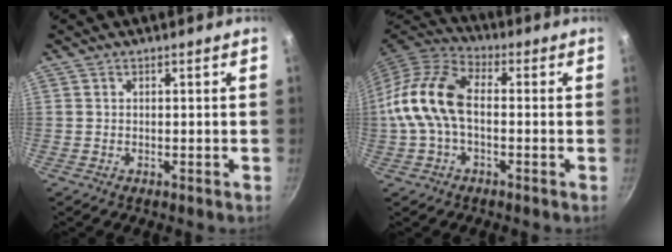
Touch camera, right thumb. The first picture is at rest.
{"total": 13.6, "force": [-1.0, 8.1, 10.9], "torque": [-0.203, 0.039, -0.037]}